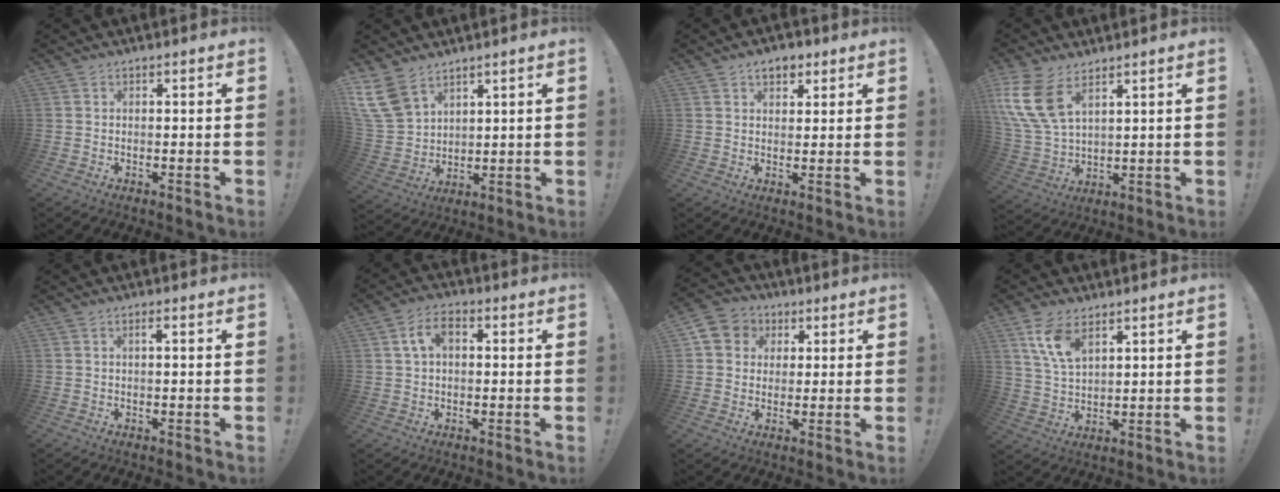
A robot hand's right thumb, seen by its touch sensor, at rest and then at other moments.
{"total": 11.7, "force": [8.1, 6.8, 5.2], "torque": [-0.109, -0.047, 0.160]}
{"total": 5.0, "force": [2.9, 3.2, 2.4], "torque": [-0.024, -0.007, 0.050]}
{"total": 12.8, "force": [6.9, 6.8, 8.4], "torque": [-0.190, -0.031, 0.132]}
{"total": 1.2, "force": [0.1, -0.1, 1.2], "torque": [-0.020, 0.001, -0.002]}
{"total": 6.4, "force": [1.3, 4.0, 4.8], "torque": [-0.086, 0.009, 0.022]}
{"total": 7.5, "force": [1.7, 6.9, 2.4], "torque": [-0.043, -0.002, 0.036]}
{"total": 9.5, "force": [5.6, 4.6, 6.1], "torque": [-0.121, -0.018, 0.105]}